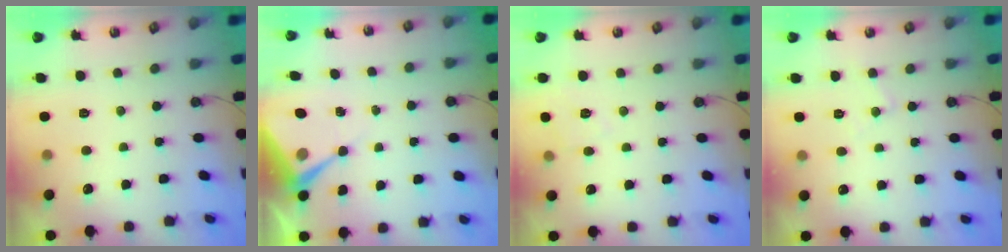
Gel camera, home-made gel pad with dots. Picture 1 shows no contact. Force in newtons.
{"total": 8.5, "press": 8.5, "slide": 0.2}
{"total": 4.0, "press": 3.9, "slide": 0.5}
{"total": 5.4, "press": 5.4, "slide": 0.9}